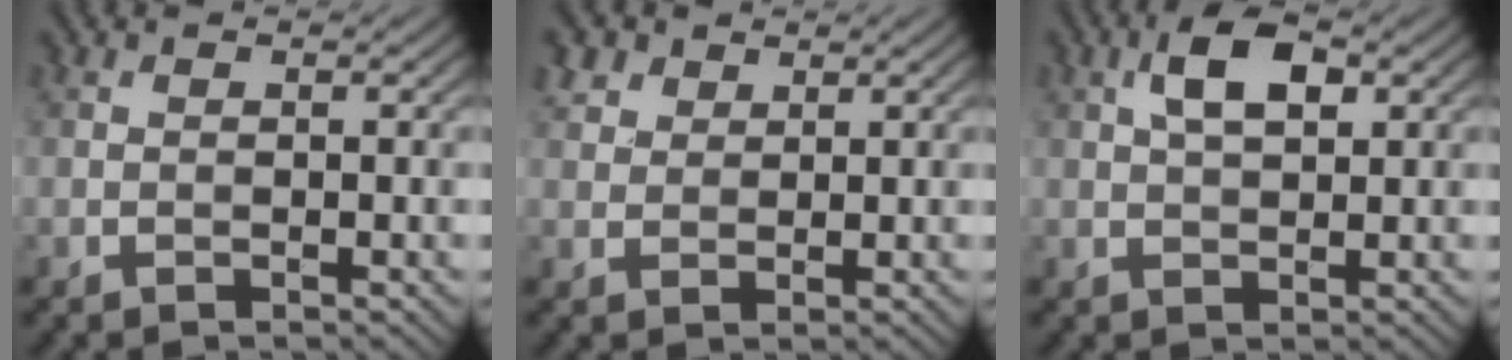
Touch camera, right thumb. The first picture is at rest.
{"total": 3.2, "force": [2.1, 2.2, 1.1], "torque": [-0.035, 0.003, 0.049]}
{"total": 5.0, "force": [1.8, 2.5, 4.0], "torque": [-0.082, 0.009, 0.028]}